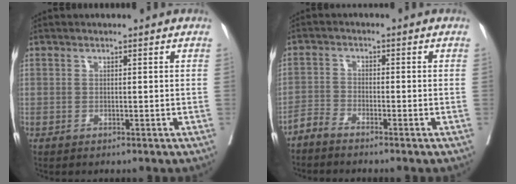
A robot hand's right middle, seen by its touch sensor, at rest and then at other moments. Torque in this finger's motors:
{"motor_torque": [-0.10, -0.08, -0.02, 0.00]}